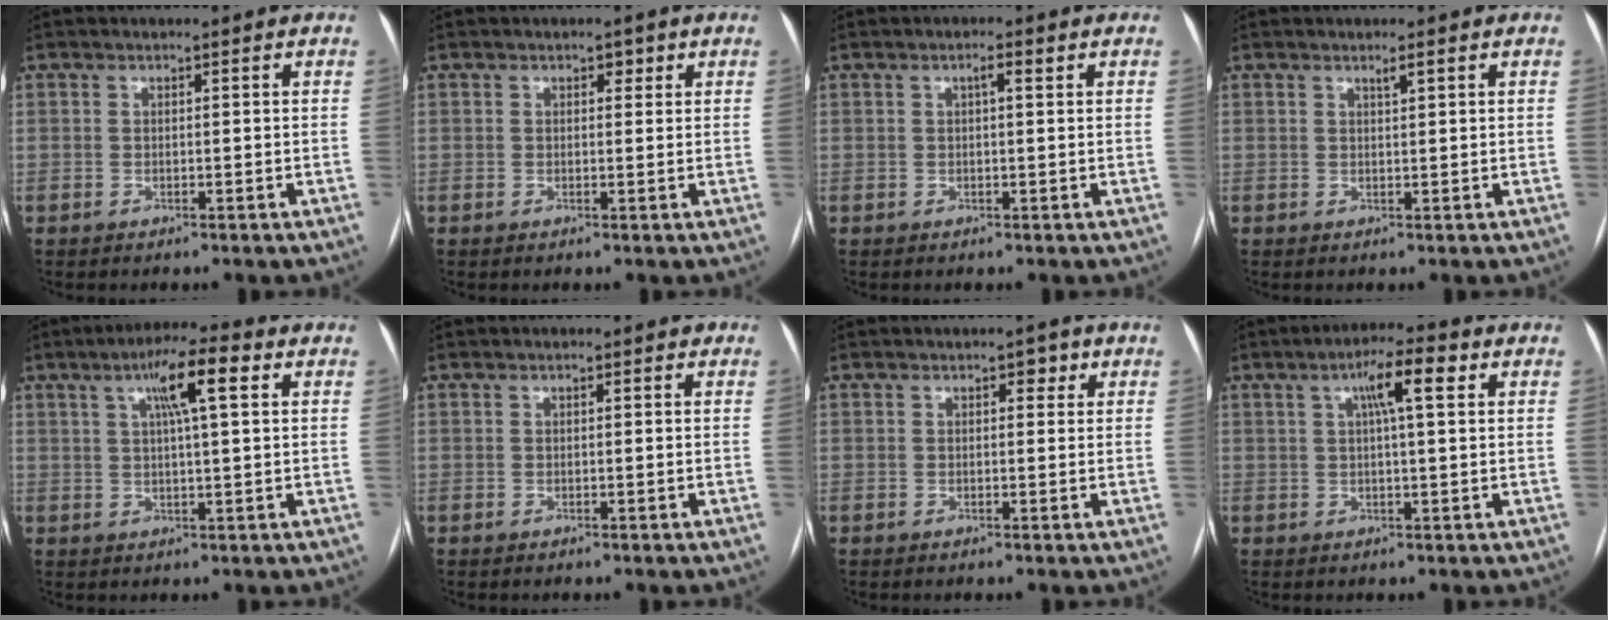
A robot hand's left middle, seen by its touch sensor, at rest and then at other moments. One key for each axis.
{"total": 1.3, "fx": 0.7, "fy": 0.8, "fz": 0.7, "tx": -0.006, "ty": 0.003, "tz": 0.008}
{"total": 1.5, "fx": 0.6, "fy": 0.2, "fz": 1.4, "tx": -0.024, "ty": 0.007, "tz": 0.009}
{"total": 1.0, "fx": 0.7, "fy": 0.0, "fz": 0.8, "tx": -0.015, "ty": 0.001, "tz": 0.013}
{"total": 8.0, "fx": 3.0, "fy": 0.8, "fz": 7.3, "tx": -0.129, "ty": 0.016, "tz": 0.047}
{"total": 0.7, "fx": 0.2, "fy": 0.4, "fz": 0.5, "tx": -0.005, "ty": 0.002, "tz": 0.000}
{"total": 1.5, "fx": 0.7, "fy": 0.8, "fz": 1.0, "tx": -0.010, "ty": 0.009, "tz": 0.007}
{"total": 6.5, "fx": 2.4, "fy": 0.8, "fz": 6.0, "tx": -0.104, "ty": 0.016, "tz": 0.036}